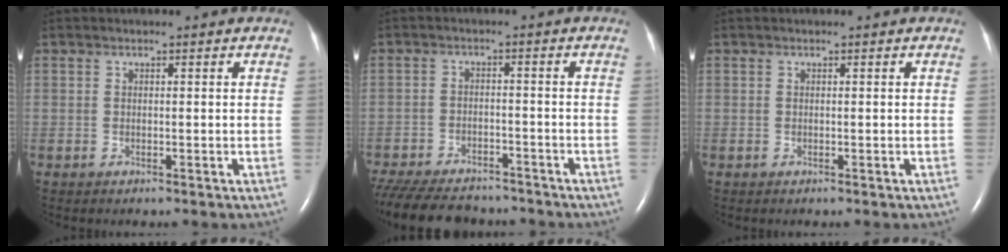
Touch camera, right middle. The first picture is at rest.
{"total": 17.4, "force": [-14.8, 5.9, 7.1], "torque": [-0.192, -0.027, -0.214]}
{"total": 0.0}